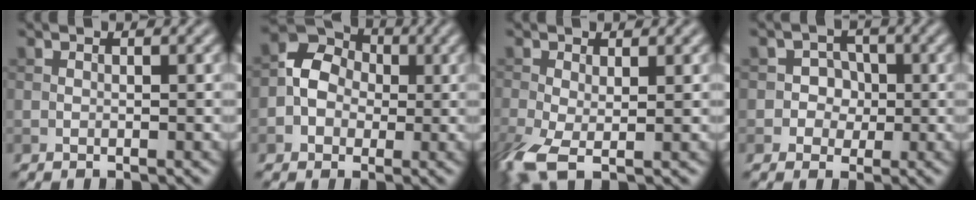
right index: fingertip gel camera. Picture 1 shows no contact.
{"total": 6.0, "force": [0.0, 5.3, 2.8], "torque": [-0.027, 0.026, -0.023]}
{"total": 5.0, "force": [-1.7, 2.5, 4.0], "torque": [-0.105, -0.017, -0.037]}
{"total": 2.9, "force": [-0.3, 2.8, 0.8], "torque": [0.008, 0.007, -0.022]}